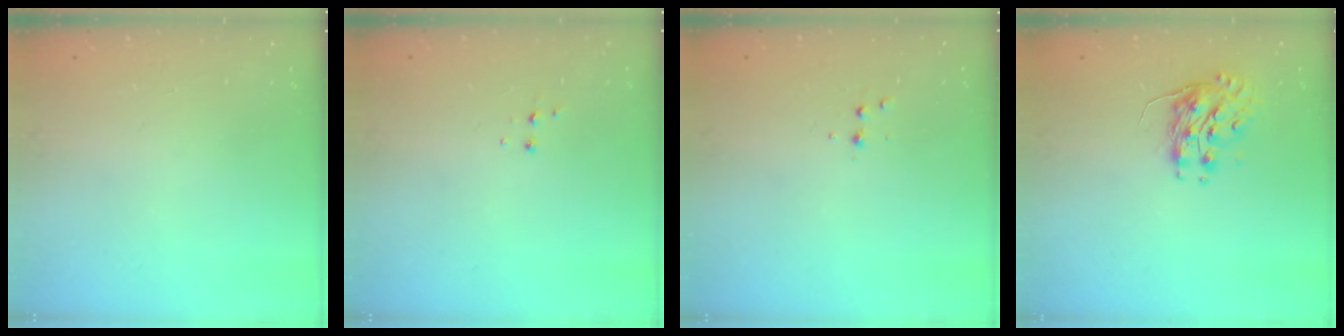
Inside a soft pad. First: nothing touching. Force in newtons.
{"total": 3.9, "press": 3.9, "slide": 0.5}
{"total": 2.9, "press": 2.7, "slide": 1.1}
{"total": 8.2, "press": 8.2, "slide": 0.3}